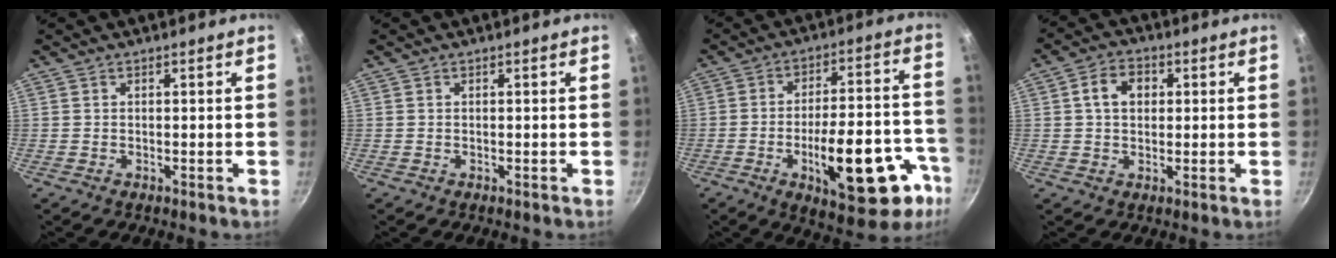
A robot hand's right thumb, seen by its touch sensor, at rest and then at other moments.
{"total": 0.0}
{"total": 22.6, "force": [-9.3, 9.4, 18.3], "torque": [-0.212, 0.042, -0.120]}
{"total": 6.2, "force": [1.2, 4.7, 3.9], "torque": [-0.047, 0.009, 0.014]}